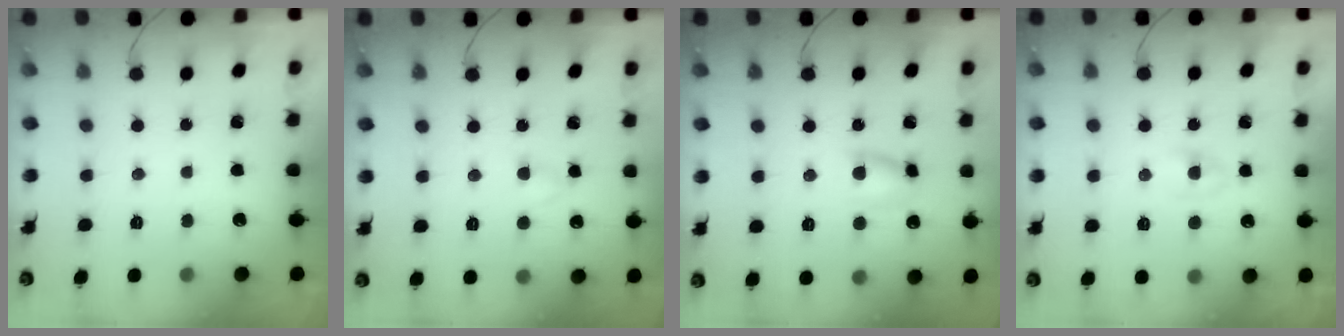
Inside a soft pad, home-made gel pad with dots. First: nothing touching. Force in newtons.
{"total": 2.0, "press": 1.8, "slide": 0.9}
{"total": 6.4, "press": 6.4, "slide": 0.1}
{"total": 1.2, "press": 1.0, "slide": 0.6}